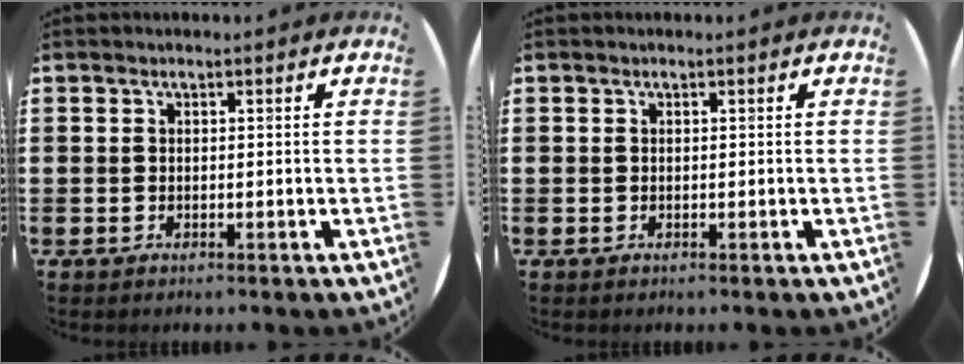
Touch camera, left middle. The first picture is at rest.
{"total": 0.0}